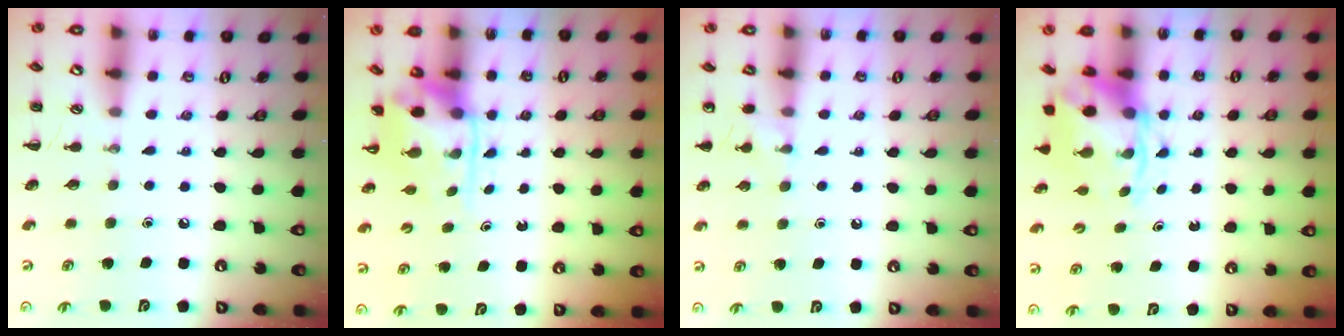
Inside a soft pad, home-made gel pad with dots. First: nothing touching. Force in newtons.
{"total": 3.5, "press": 3.4, "slide": 0.8}
{"total": 5.6, "press": 5.3, "slide": 1.7}
{"total": 4.4, "press": 4.2, "slide": 1.0}